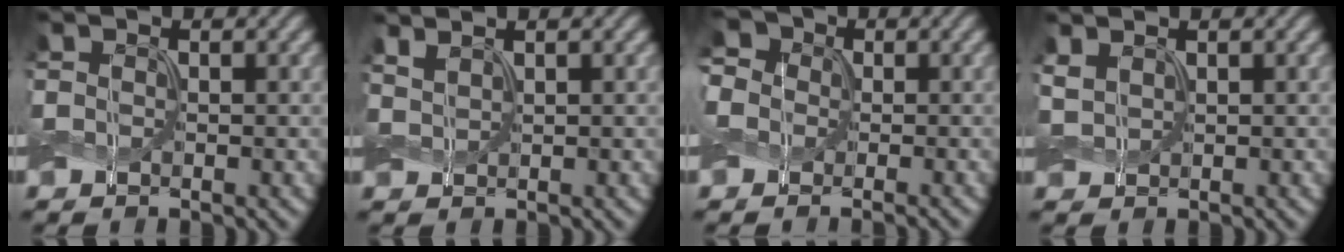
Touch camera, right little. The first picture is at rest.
{"total": 1.5, "force": [1.2, 0.4, 0.9], "torque": [-0.021, 0.008, 0.027]}
{"total": 7.4, "force": [2.5, 6.0, 3.5], "torque": [-0.050, 0.031, 0.008]}
{"total": 1.5, "force": [0.8, 0.8, 1.0], "torque": [-0.027, 0.006, 0.019]}